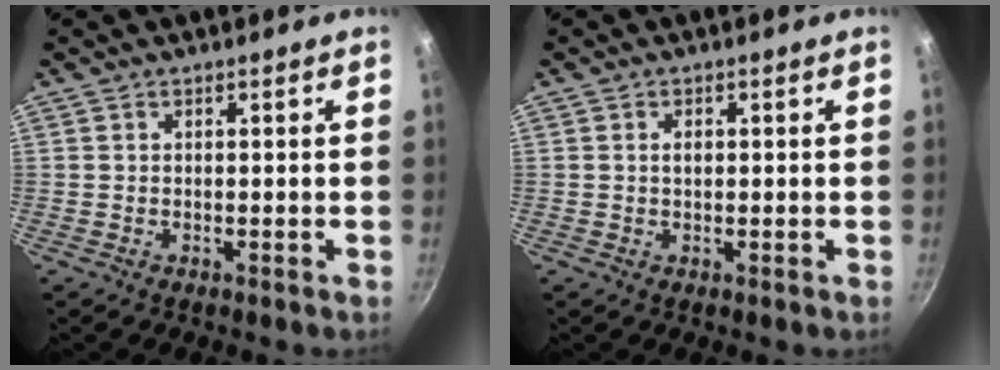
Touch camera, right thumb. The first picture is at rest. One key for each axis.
{"total": 1.3, "fx": 0.2, "fy": 0.8, "fz": 0.9, "tx": -0.013, "ty": 0.002, "tz": 0.003}